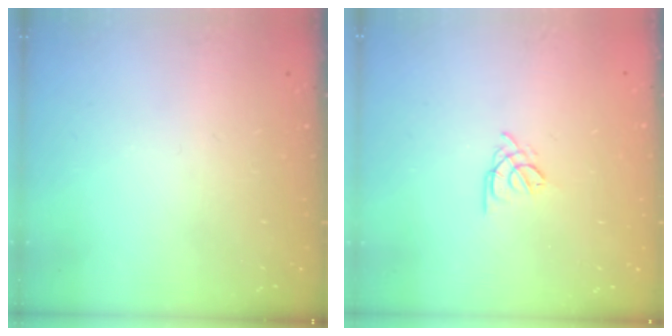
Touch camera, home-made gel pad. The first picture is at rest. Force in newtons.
{"total": 3.4, "press": 3.3, "slide": 0.6}